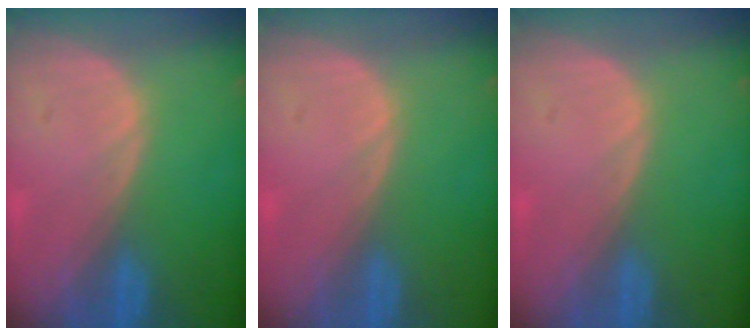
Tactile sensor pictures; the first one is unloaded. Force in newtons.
{"total": 0.0}
{"total": 0.0}